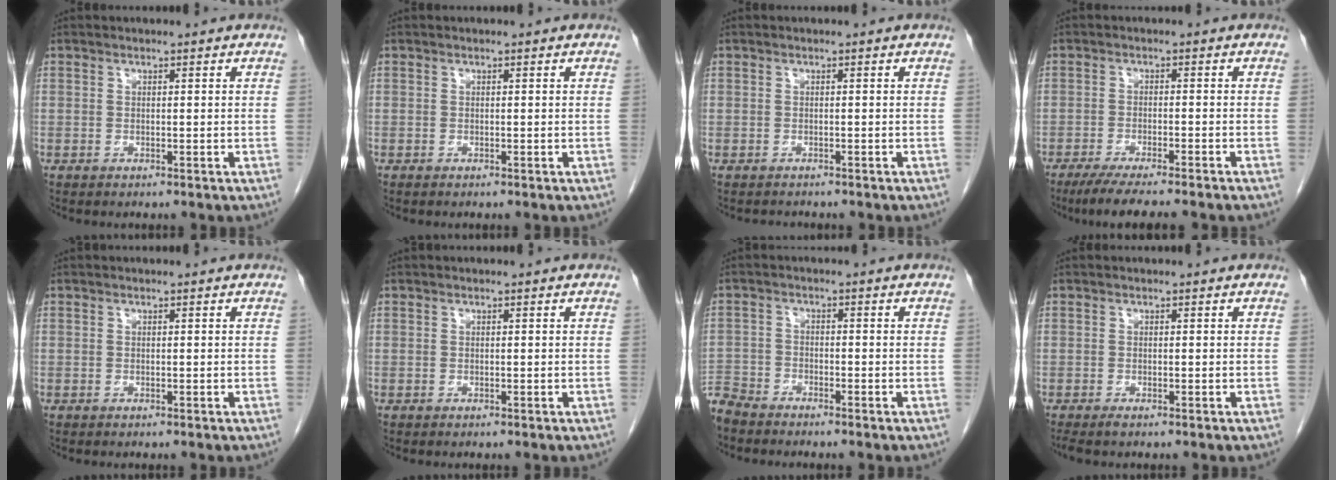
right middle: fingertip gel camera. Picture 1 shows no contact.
{"total": 0.0}
{"total": 1.1, "force": [-1.0, 0.5, -0.2], "torque": [-0.006, -0.002, -0.017]}
{"total": 8.6, "force": [-7.1, 0.0, 4.8], "torque": [-0.063, -0.020, -0.111]}
{"total": 0.0}
{"total": 0.0}
{"total": 4.8, "force": [-4.7, 1.0, 0.6], "torque": [-0.007, -0.014, -0.094]}
{"total": 1.2, "force": [-1.0, 0.0, 0.7], "torque": [-0.013, -0.005, -0.017]}